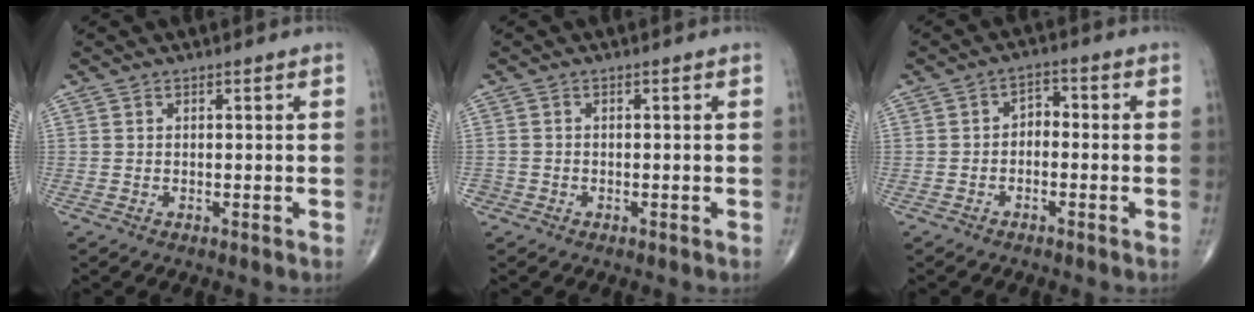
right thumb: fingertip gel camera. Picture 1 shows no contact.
{"total": 1.1, "force": [-0.6, 0.9, 0.0], "torque": [0.003, 0.003, -0.015]}
{"total": 3.0, "force": [-0.8, 2.1, 2.0], "torque": [-0.017, 0.020, -0.026]}